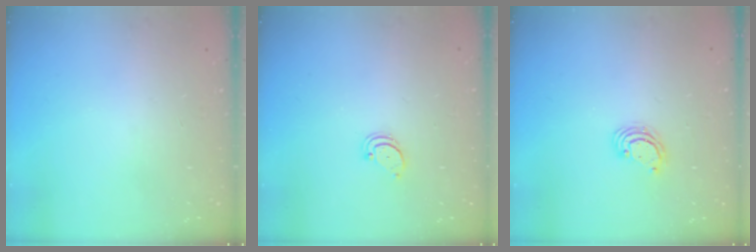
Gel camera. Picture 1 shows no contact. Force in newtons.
{"total": 1.9, "press": 1.9, "slide": 0.2}
{"total": 3.3, "press": 3.3, "slide": 0.4}